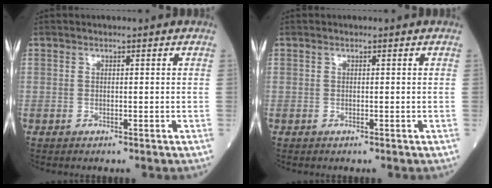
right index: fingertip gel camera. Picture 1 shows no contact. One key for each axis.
{"total": 0.0}